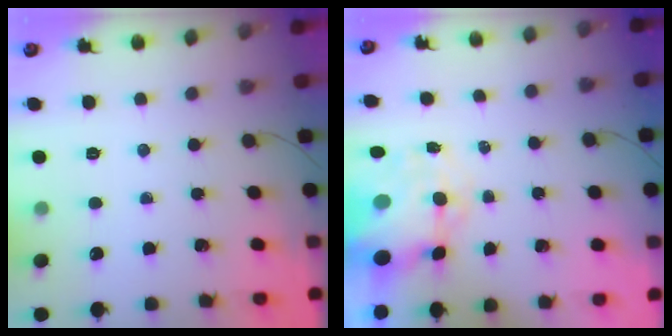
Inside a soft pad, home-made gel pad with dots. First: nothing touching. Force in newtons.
{"total": 9.1, "press": 8.8, "slide": 2.1}